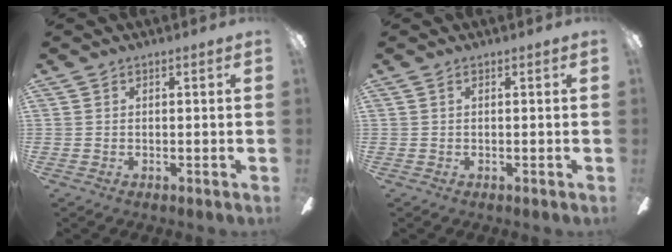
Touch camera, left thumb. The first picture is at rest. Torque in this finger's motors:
{"motor_torque": [0.00, 0.00, 0.01, -0.01, 0.00]}